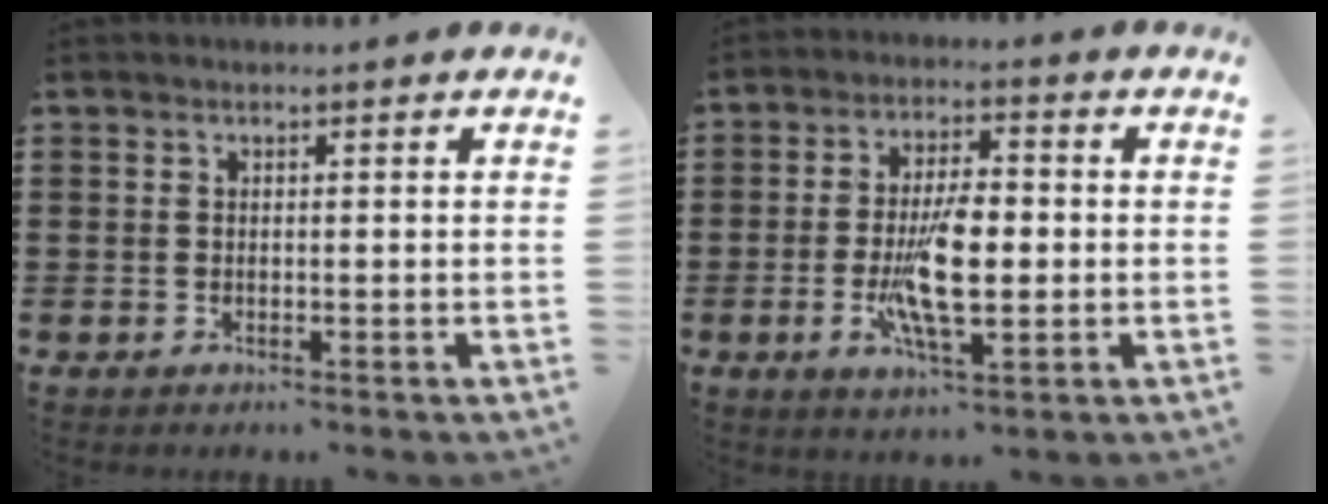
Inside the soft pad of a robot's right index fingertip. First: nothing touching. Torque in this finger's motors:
{"motor_torque": [2.14, 0.00, 0.37, 0.21]}